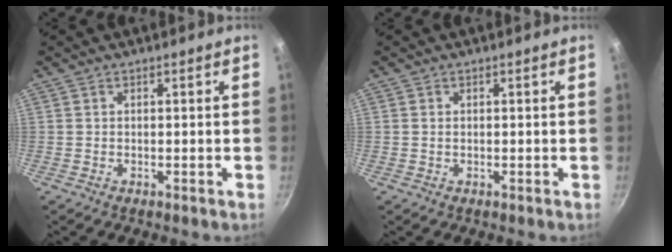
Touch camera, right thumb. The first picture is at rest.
{"total": 0.6, "force": [0.1, 0.4, 0.4], "torque": [-0.007, 0.002, 0.002]}